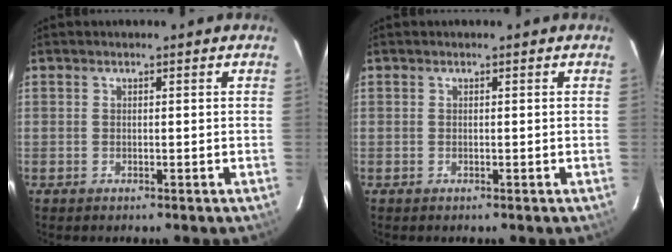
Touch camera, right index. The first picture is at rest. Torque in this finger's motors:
{"motor_torque": [0.03, 0.01, 0.00, 0.00]}